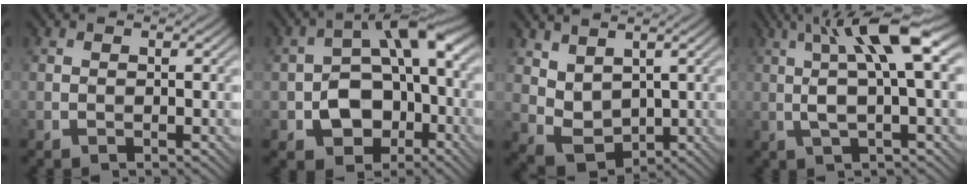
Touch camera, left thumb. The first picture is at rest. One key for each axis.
{"total": 10.1, "fx": -3.1, "fy": 6.8, "fz": 6.9, "tx": -0.110, "ty": -0.007, "tz": -0.060}
{"total": 5.2, "fx": 2.4, "fy": 3.4, "fz": 3.0, "tx": -0.077, "ty": -0.009, "tz": 0.056}
{"total": 10.4, "fx": 2.7, "fy": 2.6, "fz": 9.7, "tx": -0.172, "ty": 0.017, "tz": 0.042}